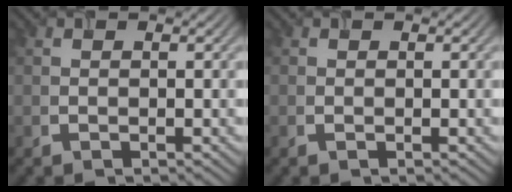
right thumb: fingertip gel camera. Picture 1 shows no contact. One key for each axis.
{"total": 0.0}